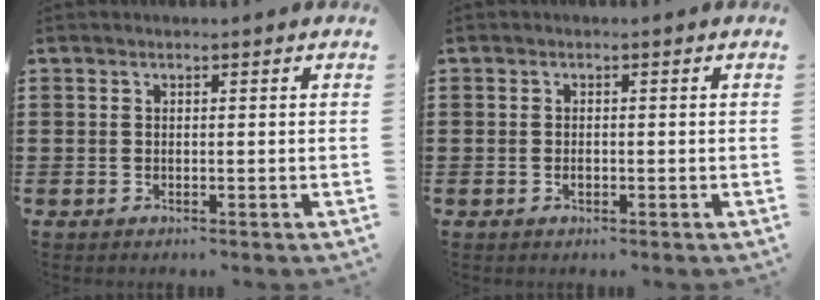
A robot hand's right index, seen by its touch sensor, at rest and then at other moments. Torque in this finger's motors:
{"motor_torque": [2.14, 0.00, 0.01, 0.00]}